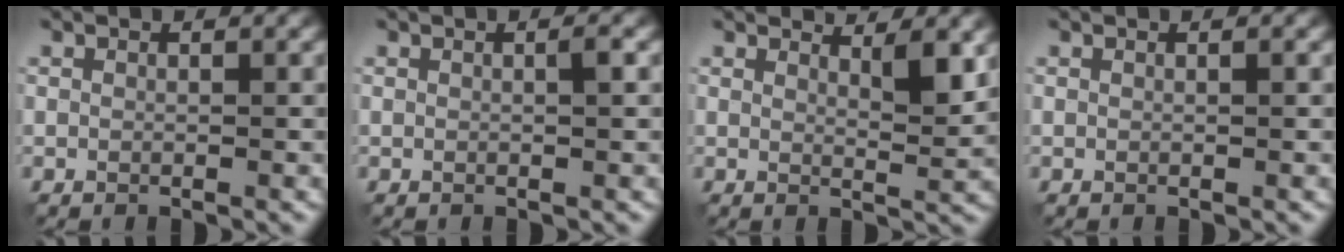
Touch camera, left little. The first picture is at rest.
{"total": 0.7, "force": [0.1, 0.0, 0.7], "torque": [-0.012, 0.002, 0.001]}
{"total": 3.2, "force": [2.2, 0.6, 2.1], "torque": [-0.026, -0.004, 0.035]}
{"total": 0.0}